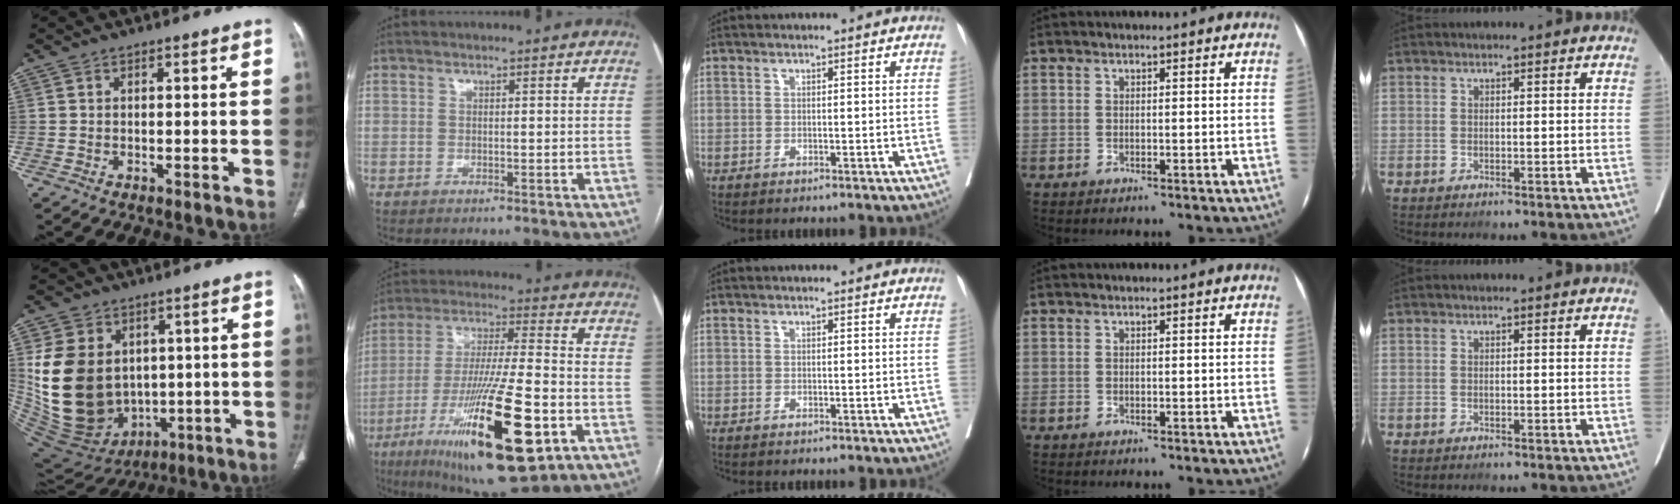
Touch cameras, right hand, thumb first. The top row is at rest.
{"thumb": {"total": 20.8, "force": [2.0, 16.0, 13.1], "torque": [-0.237, -0.014, 0.073]}, "index": {"total": 24.1, "force": [-9.8, 3.9, 21.7], "torque": [-0.384, -0.038, -0.156]}}